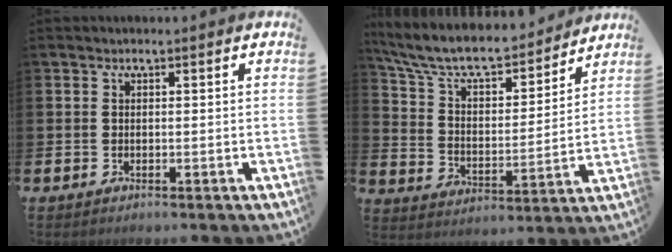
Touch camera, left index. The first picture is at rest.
{"total": 9.2, "force": [8.3, 2.5, 3.1], "torque": [-0.100, -0.060, 0.142]}